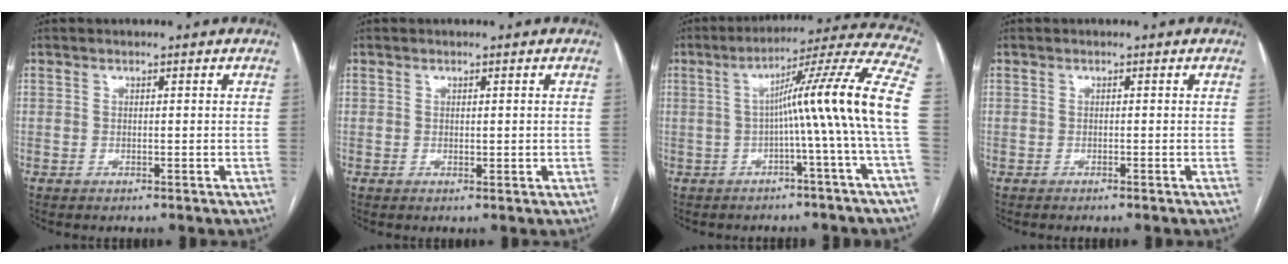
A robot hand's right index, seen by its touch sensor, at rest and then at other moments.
{"total": 0.9, "force": [0.0, 0.5, 0.7], "torque": [-0.010, -0.003, 0.002]}
{"total": 14.2, "force": [-1.4, -2.6, 13.9], "torque": [-0.185, 0.027, -0.025]}
{"total": 0.5, "force": [-0.5, -0.1, 0.3], "torque": [-0.008, 0.001, -0.007]}